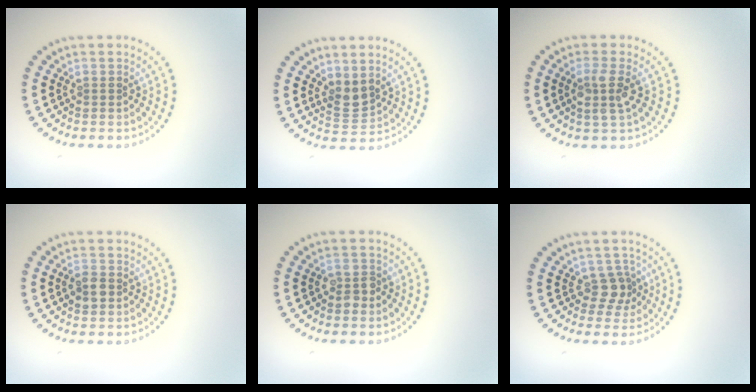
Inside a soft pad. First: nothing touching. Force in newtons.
{"total": 2.1, "press": 1.8, "slide": 1.2}
{"total": 2.5, "press": 2.2, "slide": 1.2}
{"total": 1.6, "press": 1.5, "slide": 0.3}
{"total": 1.7, "press": 1.7, "slide": 0.3}
{"total": 2.0, "press": 1.6, "slide": 1.2}